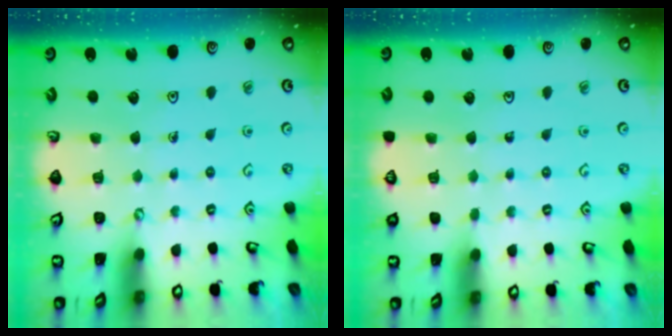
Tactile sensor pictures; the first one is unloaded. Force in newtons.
{"total": 0.0}